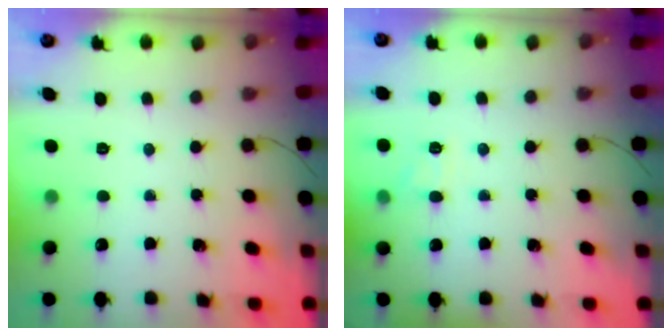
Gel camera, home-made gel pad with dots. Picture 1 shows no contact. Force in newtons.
{"total": 6.3, "press": 6.1, "slide": 1.5}